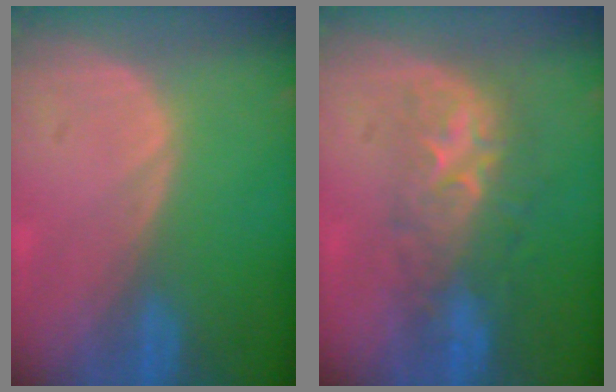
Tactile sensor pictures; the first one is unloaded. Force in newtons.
{"total": 8.0, "press": 7.8, "slide": 2.1}